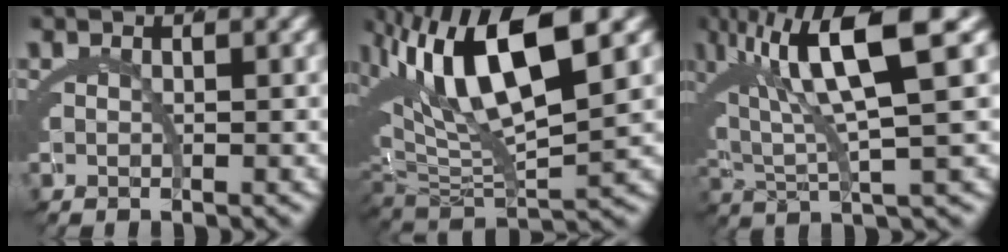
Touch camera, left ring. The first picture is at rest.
{"total": 11.3, "force": [4.0, 4.9, 9.4], "torque": [-0.176, 0.025, 0.066]}
{"total": 9.6, "force": [3.4, 3.0, 8.5], "torque": [-0.143, 0.026, 0.052]}